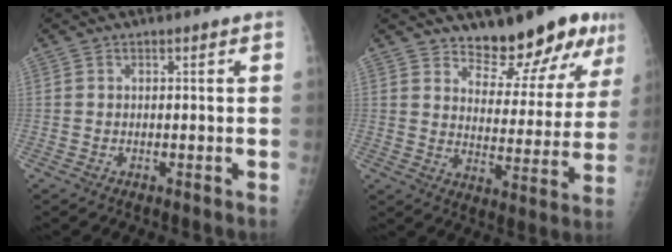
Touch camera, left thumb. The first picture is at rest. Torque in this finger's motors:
{"motor_torque": [0.35, 0.24, -0.02, -0.25, 0.09]}